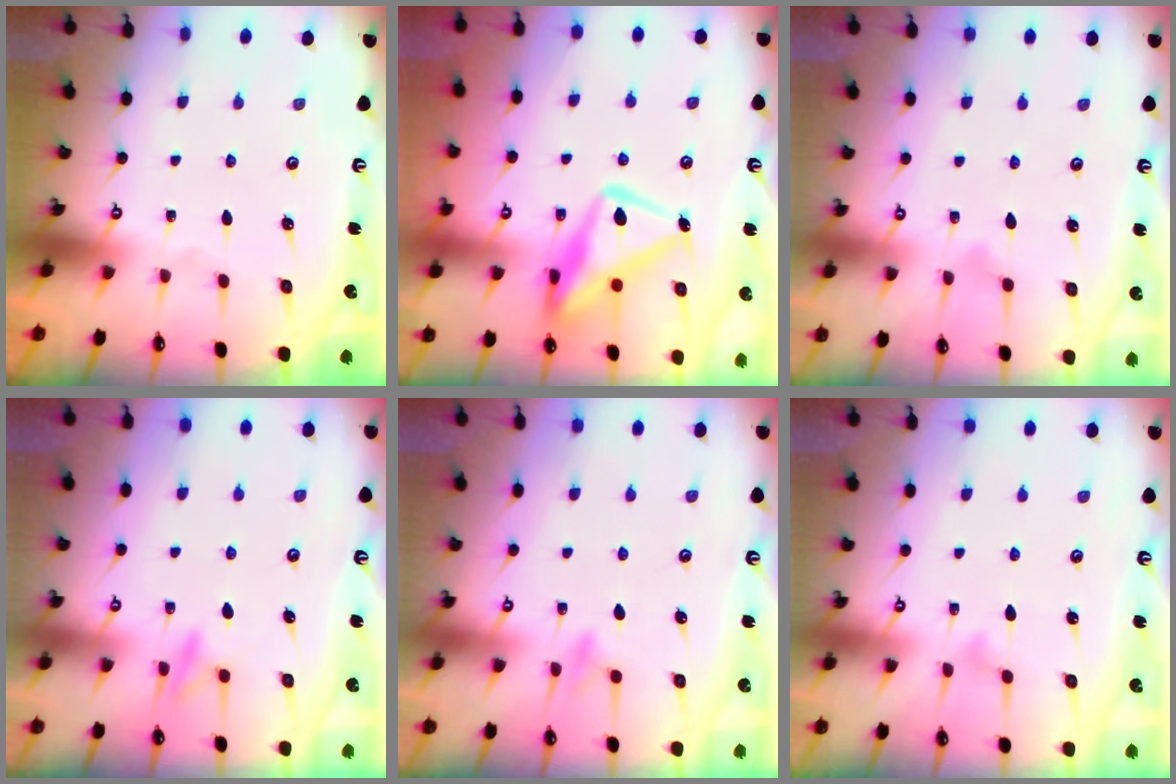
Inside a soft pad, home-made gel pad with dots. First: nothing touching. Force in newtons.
{"total": 15.6, "press": 15.5, "slide": 1.3}
{"total": 7.0, "press": 7.0, "slide": 0.3}
{"total": 8.9, "press": 8.9, "slide": 0.8}
{"total": 6.9, "press": 6.9, "slide": 0.5}
{"total": 4.7, "press": 4.7, "slide": 0.3}